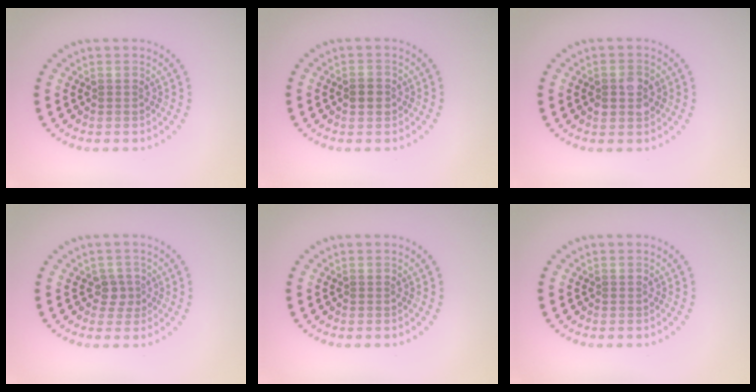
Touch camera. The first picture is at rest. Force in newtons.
{"total": 1.2, "press": 1.2, "slide": 0.1}
{"total": 2.8, "press": 2.8, "slide": 0.1}
{"total": 1.7, "press": 1.3, "slide": 1.1}
{"total": 0.0}
{"total": 0.0}